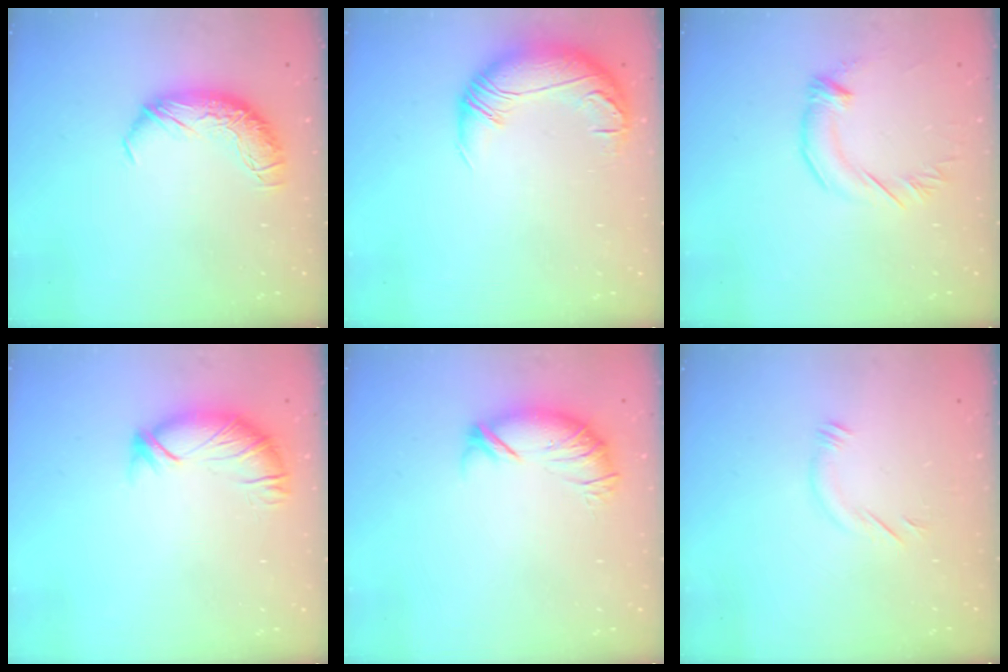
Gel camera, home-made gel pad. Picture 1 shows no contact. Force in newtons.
{"total": 3.3, "press": 0.6, "slide": 3.3}
{"total": 2.1, "press": 2.0, "slide": 0.5}
{"total": 2.9, "press": 2.8, "slide": 0.9}
{"total": 3.8, "press": 3.2, "slide": 2.0}
{"total": 5.4, "press": 5.3, "slide": 1.2}